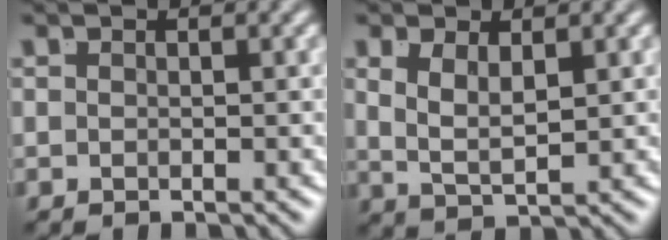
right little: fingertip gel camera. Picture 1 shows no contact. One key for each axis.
{"total": 3.1, "fx": 0.6, "fy": 1.6, "fz": 2.6, "tx": -0.055, "ty": -0.010, "tz": 0.017}